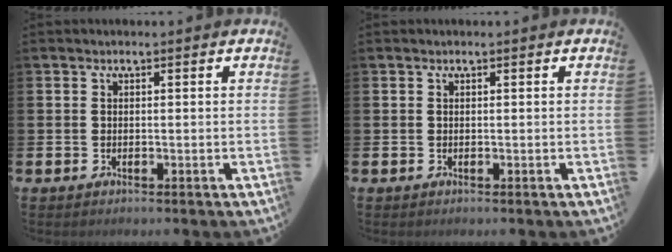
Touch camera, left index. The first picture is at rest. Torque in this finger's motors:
{"motor_torque": [-0.02, 0.02, 0.00, 0.00]}